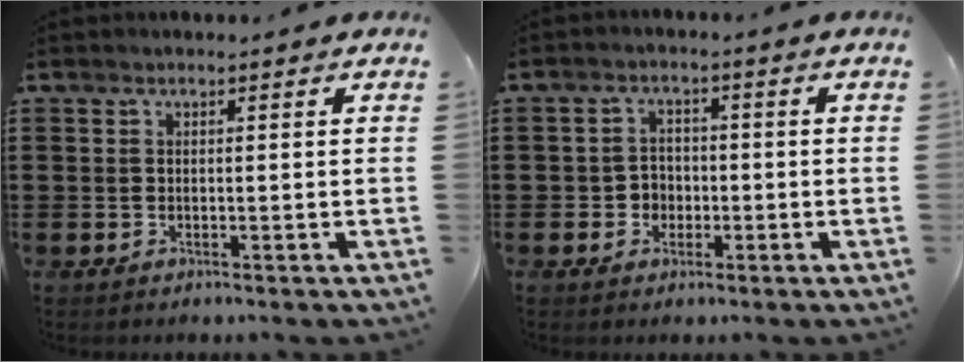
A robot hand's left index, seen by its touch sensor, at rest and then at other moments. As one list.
[{"total": 2.9, "force": [-1.1, 2.5, 0.9], "torque": [-0.026, 0.005, -0.025]}]